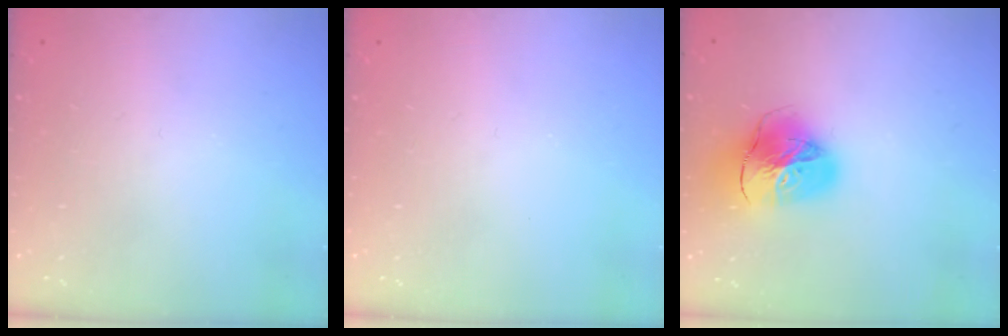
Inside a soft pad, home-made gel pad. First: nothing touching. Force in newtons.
{"total": 0.0}
{"total": 17.8, "press": 17.7, "slide": 2.1}